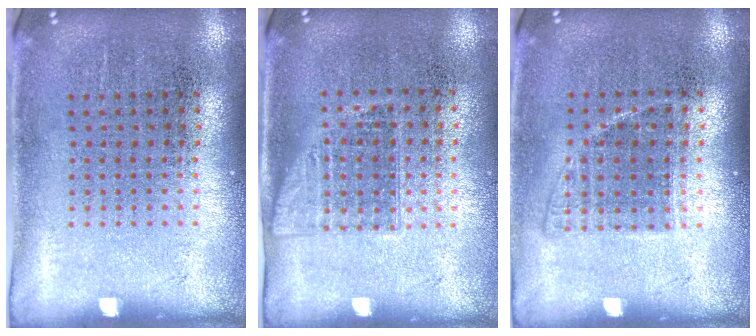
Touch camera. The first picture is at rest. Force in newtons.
{"total": 1.1, "press": 1.0, "slide": 0.6}
{"total": 1.0, "press": 0.9, "slide": 0.5}